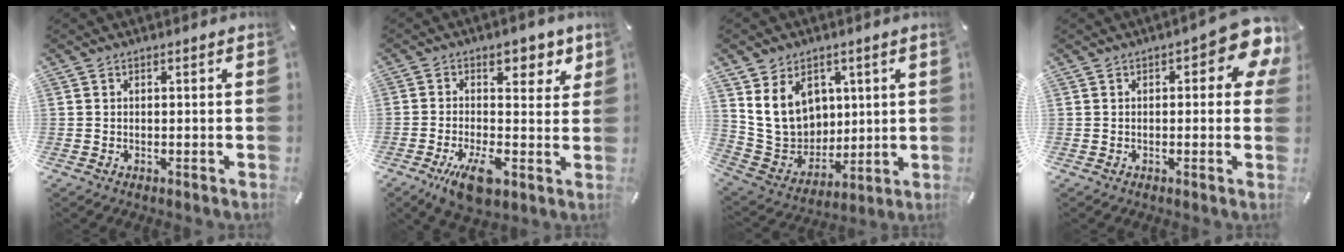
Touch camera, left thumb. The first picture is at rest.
{"total": 13.7, "force": [0.4, 8.3, 10.9], "torque": [-0.143, -0.008, 0.013]}
{"total": 13.7, "force": [5.0, 11.5, 5.6], "torque": [-0.115, -0.023, 0.105]}
{"total": 8.3, "force": [2.4, 3.4, 7.2], "torque": [-0.090, -0.015, 0.035]}